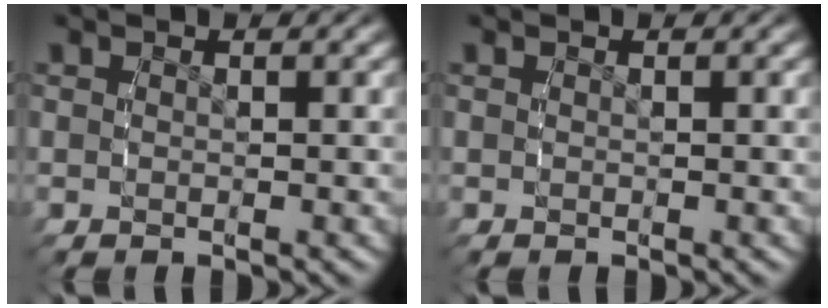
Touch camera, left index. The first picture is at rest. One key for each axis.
{"total": 0.0}